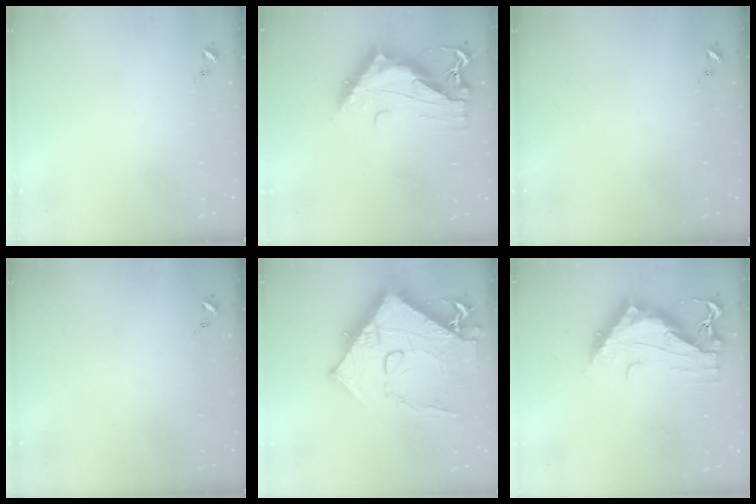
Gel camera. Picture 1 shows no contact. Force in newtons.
{"total": 13.7, "press": 13.6, "slide": 1.3}
{"total": 0.0}
{"total": 0.0}
{"total": 19.8, "press": 19.7, "slide": 2.0}
{"total": 13.7, "press": 13.6, "slide": 1.3}